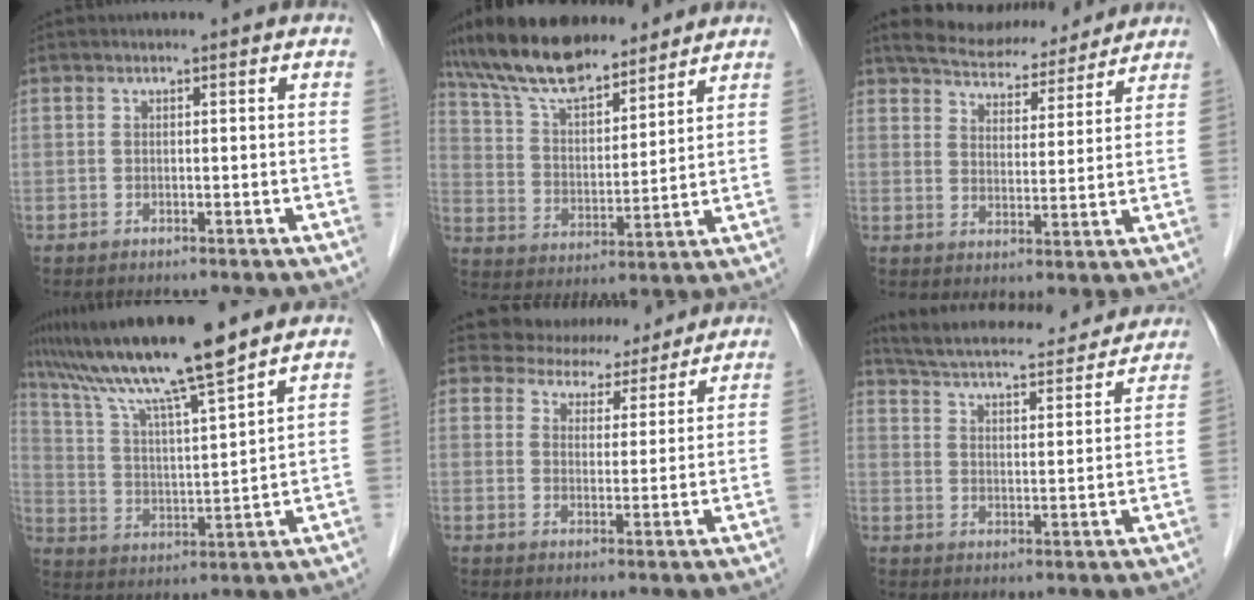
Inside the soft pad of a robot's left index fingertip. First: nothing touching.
{"total": 13.9, "force": [12.1, 3.8, 5.8], "torque": [-0.110, 0.022, 0.222]}
{"total": 12.7, "force": [11.7, 3.4, 3.4], "torque": [-0.044, 0.017, 0.170]}
{"total": 15.0, "force": [12.4, -0.8, 8.3], "torque": [-0.152, 0.008, 0.222]}
{"total": 9.0, "force": [8.3, 3.5, 0.0], "torque": [0.015, 0.012, 0.102]}
{"total": 21.1, "force": [19.3, 4.3, 7.3], "torque": [-0.125, 0.016, 0.265]}